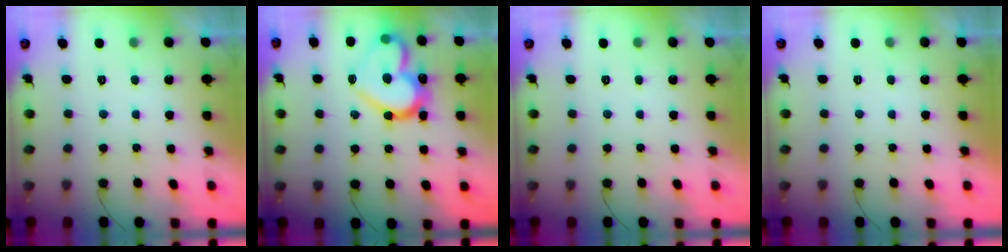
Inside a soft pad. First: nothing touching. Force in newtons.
{"total": 21.5, "press": 21.4, "slide": 2.2}
{"total": 0.0}
{"total": 1.8, "press": 1.8, "slide": 0.1}